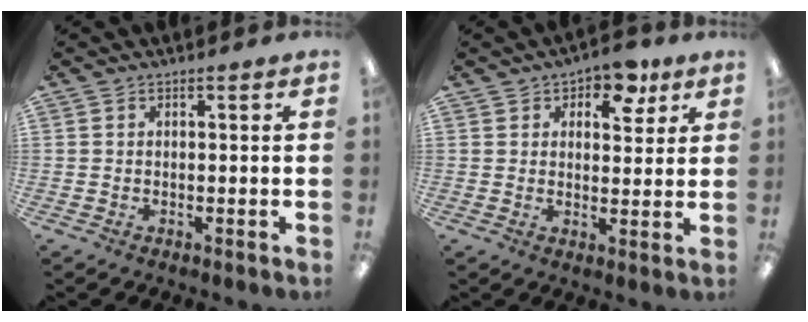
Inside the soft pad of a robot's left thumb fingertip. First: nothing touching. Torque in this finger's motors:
{"motor_torque": [-0.14, 0.26, 0.01, -0.15, 0.03]}